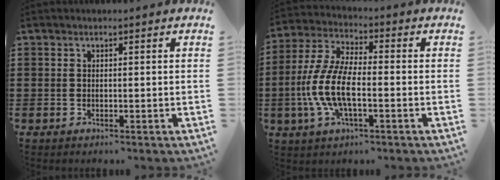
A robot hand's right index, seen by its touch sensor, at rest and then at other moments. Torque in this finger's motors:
{"motor_torque": [2.14, 0.00, 1.05, 0.21]}